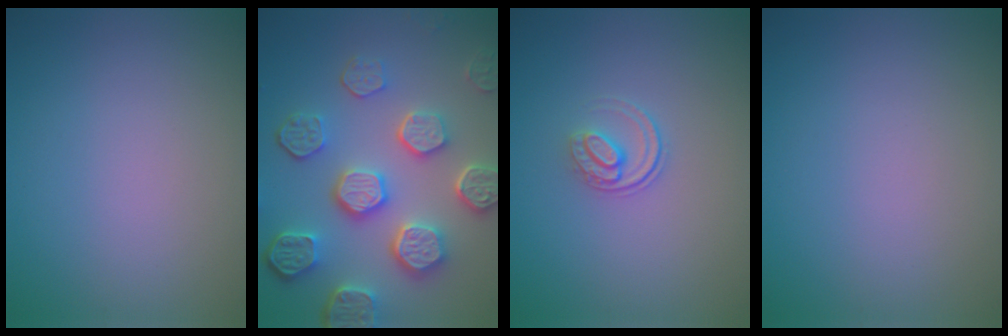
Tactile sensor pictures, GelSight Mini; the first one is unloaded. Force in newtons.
{"total": 7.3, "press": 5.7, "slide": 4.5}
{"total": 1.5, "press": 1.1, "slide": 1.1}
{"total": 0.0}